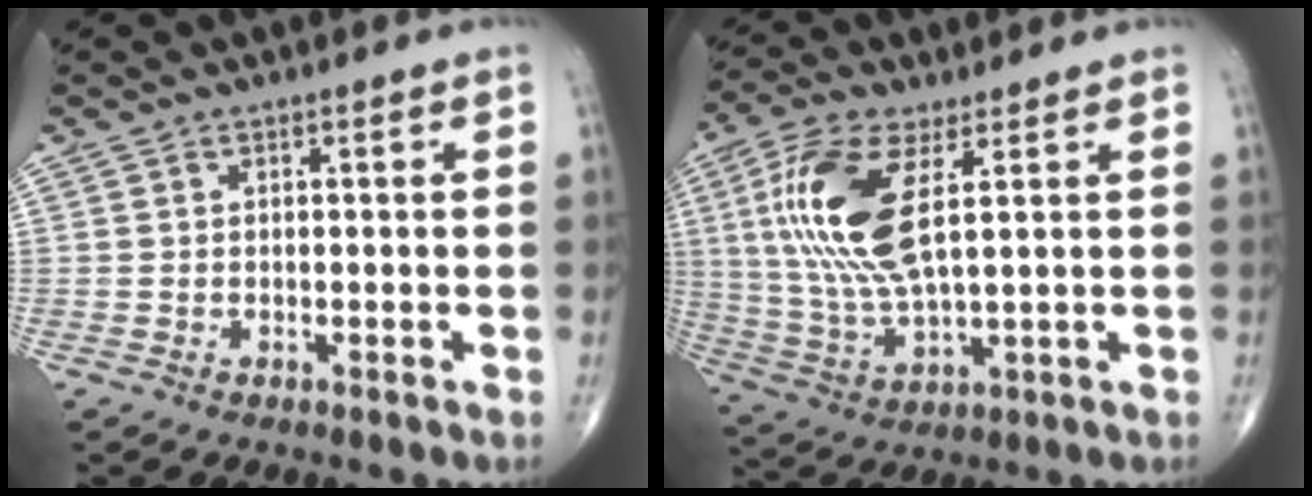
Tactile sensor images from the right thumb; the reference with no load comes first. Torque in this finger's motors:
{"motor_torque": [-0.37, 1.16, 1.48, 0.34, 0.22]}